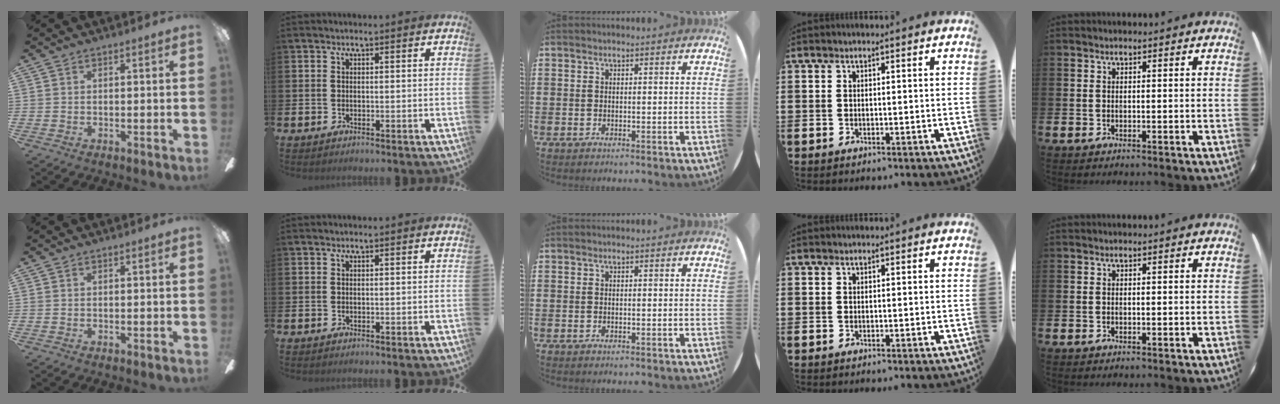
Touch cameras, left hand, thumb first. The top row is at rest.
{}